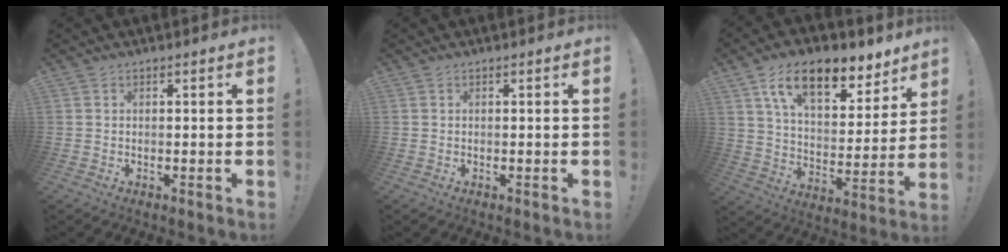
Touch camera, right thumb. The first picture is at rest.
{"total": 0.0}
{"total": 17.2, "force": [10.7, 8.1, 10.6], "torque": [-0.172, -0.059, 0.185]}